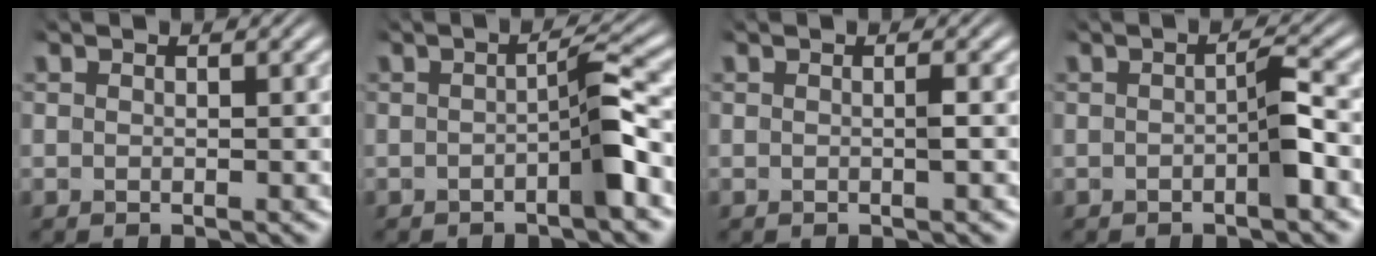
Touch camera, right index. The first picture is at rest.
{"total": 2.6, "force": [-0.6, 0.0, 2.6], "torque": [-0.027, 0.010, -0.016]}
{"total": 0.5, "force": [0.1, -0.1, 0.5], "torque": [-0.005, 0.002, 0.000]}
{"total": 1.9, "force": [-0.4, 0.1, 1.8], "torque": [-0.017, 0.008, -0.012]}